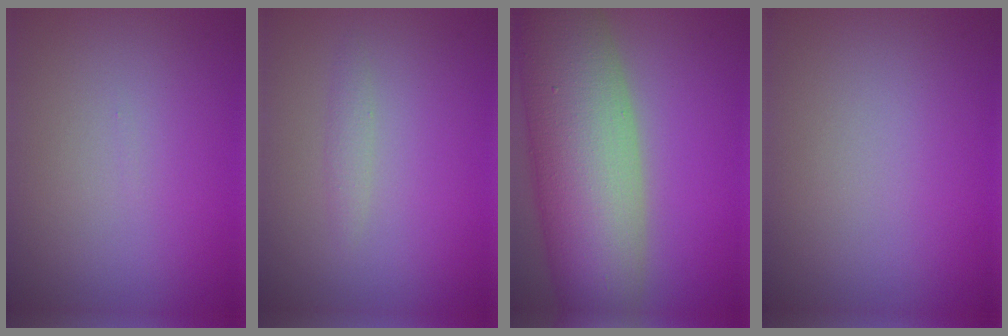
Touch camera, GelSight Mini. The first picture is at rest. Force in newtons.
{"total": 0.9, "press": 0.9, "slide": 0.0}
{"total": 13.9, "press": 13.9, "slide": 0.6}
{"total": 0.0}